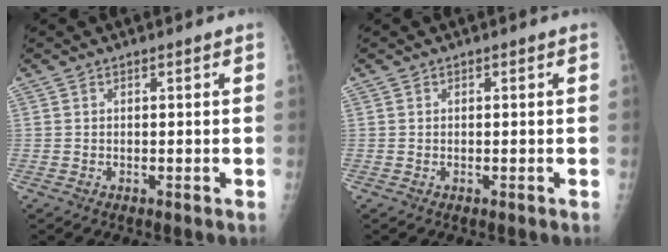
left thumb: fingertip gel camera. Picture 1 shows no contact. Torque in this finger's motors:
{"motor_torque": [0.00, 0.00, -0.01, 0.00, 0.00]}